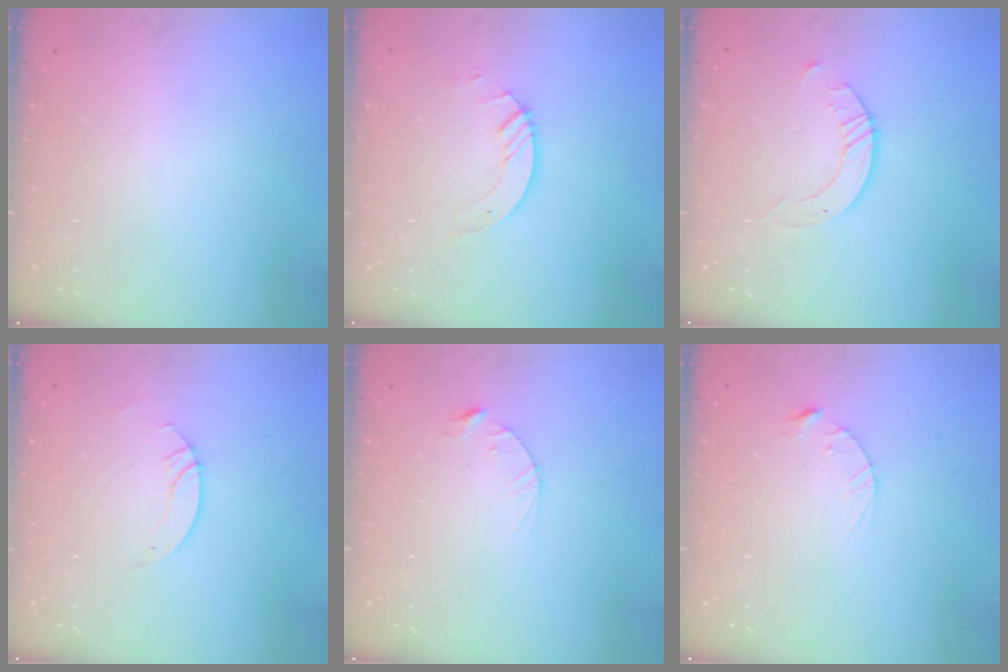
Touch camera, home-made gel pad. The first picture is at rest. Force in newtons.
{"total": 3.2, "press": 3.2, "slide": 0.3}
{"total": 2.6, "press": 2.6, "slide": 0.3}
{"total": 2.1, "press": 2.1, "slide": 0.2}
{"total": 2.8, "press": 2.8, "slide": 0.4}
{"total": 2.5, "press": 2.5, "slide": 0.4}